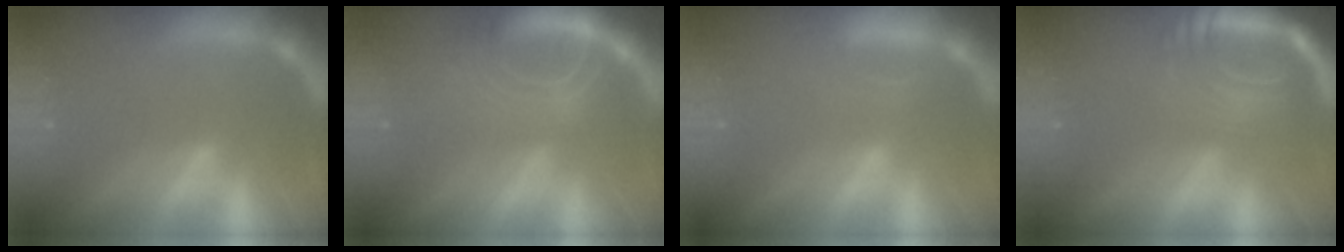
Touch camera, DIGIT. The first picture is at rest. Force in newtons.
{"total": 9.5}
{"total": 1.4}
{"total": 10.1}